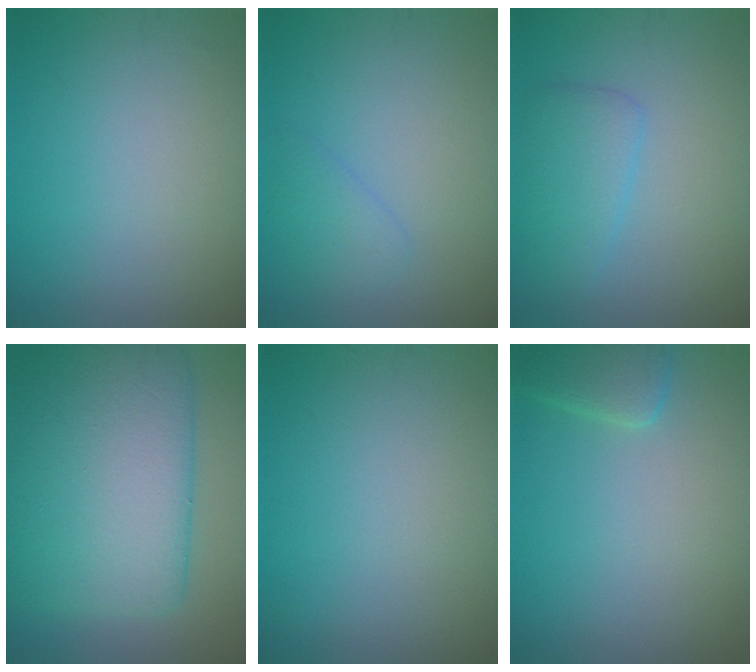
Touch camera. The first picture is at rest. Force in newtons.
{"total": 1.6, "press": 1.6, "slide": 0.1}
{"total": 3.0, "press": 3.0, "slide": 0.2}
{"total": 12.3, "press": 12.3, "slide": 0.3}
{"total": 0.0}
{"total": 2.3, "press": 2.3, "slide": 0.2}